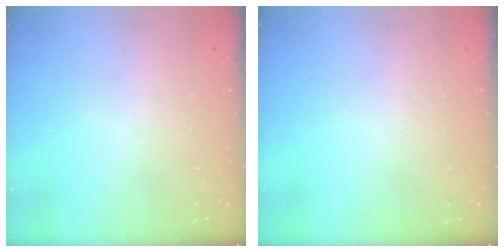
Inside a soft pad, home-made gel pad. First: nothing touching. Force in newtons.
{"total": 0.0}